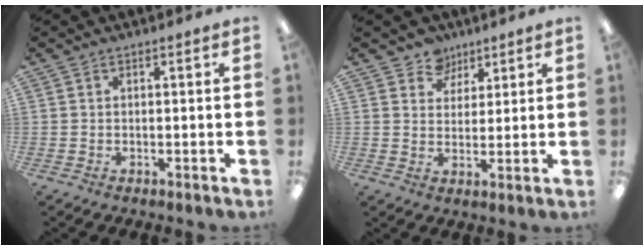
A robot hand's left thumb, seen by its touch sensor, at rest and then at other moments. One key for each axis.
{"total": 6.7, "fx": 4.7, "fy": 4.8, "fz": 0.7, "tx": -0.016, "ty": -0.026, "tz": 0.087}